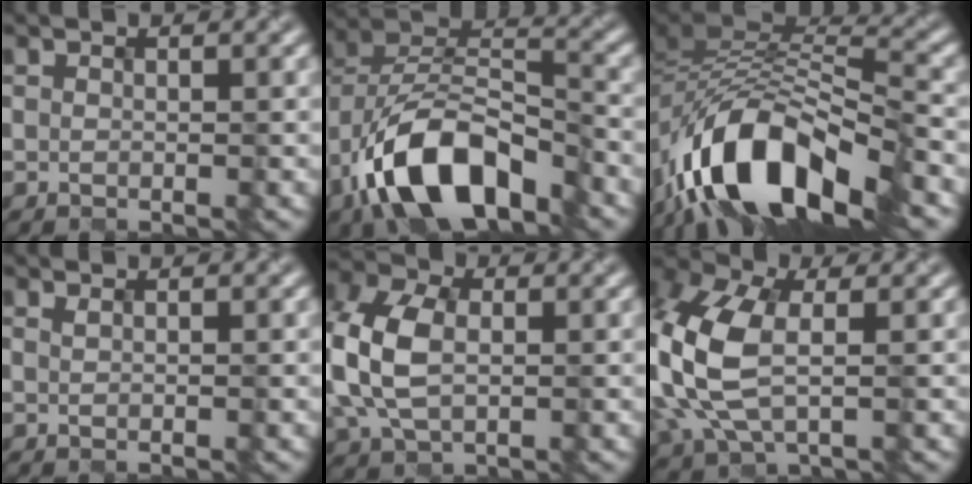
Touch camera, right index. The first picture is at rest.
{"total": 10.6, "force": [-7.3, 4.3, 6.3], "torque": [-0.138, 0.005, -0.118]}
{"total": 13.6, "force": [-9.6, 5.3, 8.0], "torque": [-0.162, -0.004, -0.157]}
{"total": 0.6, "force": [-0.5, -0.3, -0.3], "torque": [0.001, -0.008, 0.000]}
{"total": 6.8, "force": [-1.4, 4.7, 4.8], "torque": [-0.158, -0.001, -0.008]}
{"total": 9.1, "force": [-0.9, 5.9, 6.9], "torque": [-0.226, -0.014, 0.010]}